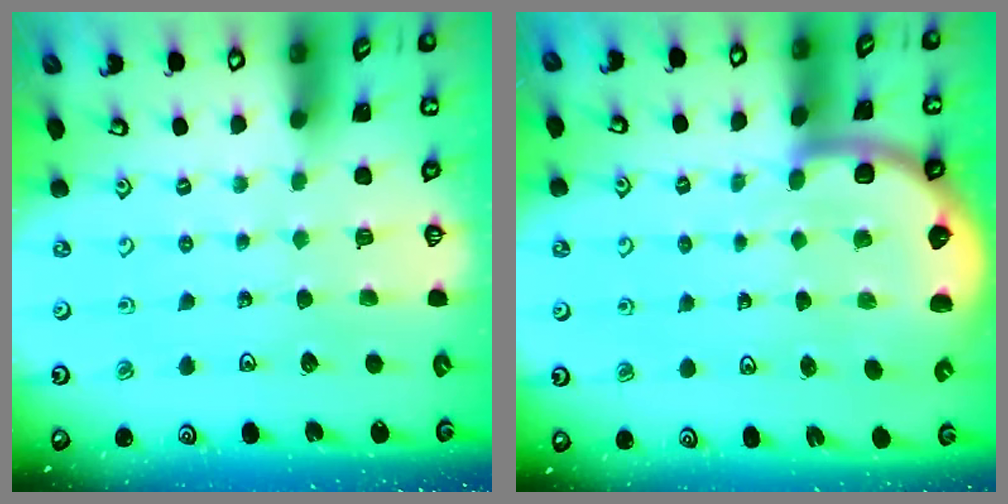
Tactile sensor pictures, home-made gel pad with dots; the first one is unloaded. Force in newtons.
{"total": 6.5, "press": 6.1, "slide": 2.4}